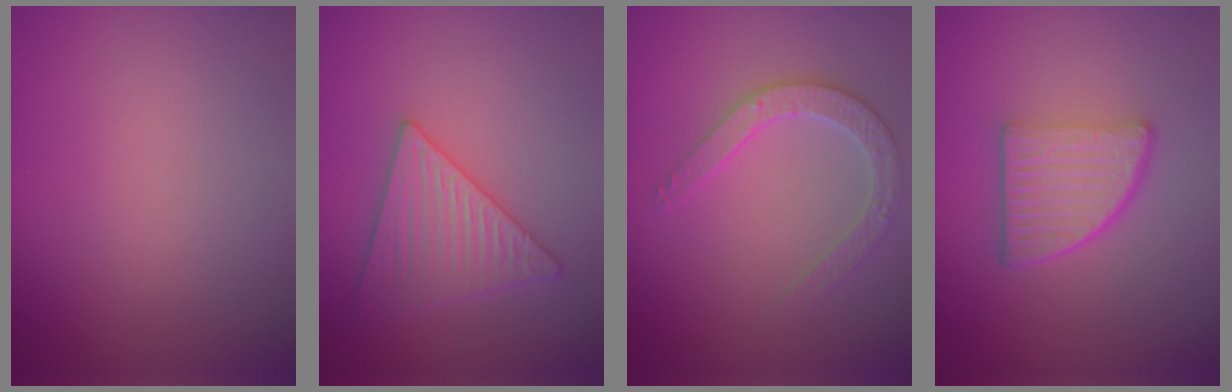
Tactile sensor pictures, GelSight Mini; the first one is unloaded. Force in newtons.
{"total": 3.9, "press": 3.6, "slide": 1.3}
{"total": 2.8, "press": 2.7, "slide": 0.5}
{"total": 5.3, "press": 3.8, "slide": 3.8}